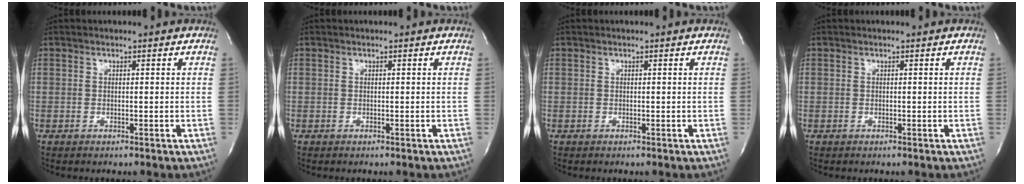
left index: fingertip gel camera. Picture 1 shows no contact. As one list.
[{"total": 0.0}, {"total": 0.0}, {"total": 0.0}]